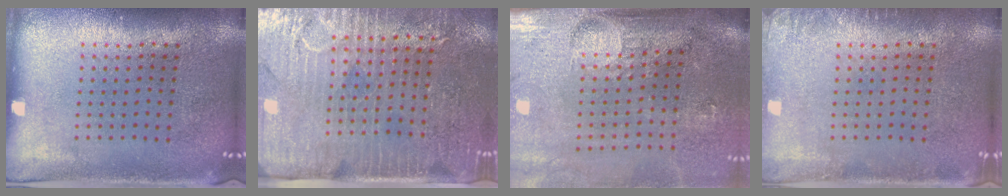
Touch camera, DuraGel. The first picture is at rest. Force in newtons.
{"total": 3.5, "press": 3.2, "slide": 1.4}
{"total": 4.5, "press": 3.8, "slide": 2.4}
{"total": 1.1, "press": 1.1, "slide": 0.2}